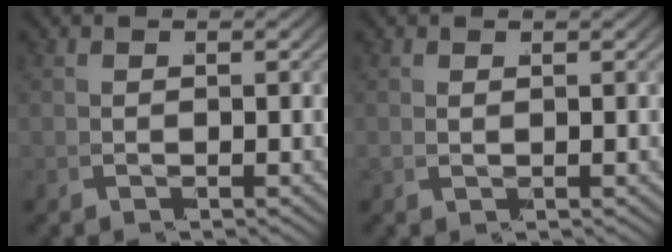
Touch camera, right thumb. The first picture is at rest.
{"total": 1.1, "force": [0.4, 0.9, 0.5], "torque": [-0.020, 0.004, 0.010]}